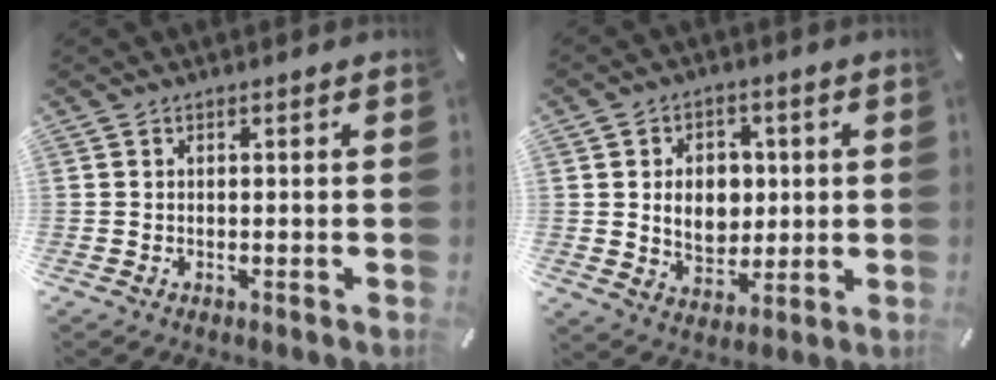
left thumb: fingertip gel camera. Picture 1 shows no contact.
{"total": 9.6, "force": [0.9, 7.8, 5.5], "torque": [-0.086, 0.004, 0.016]}